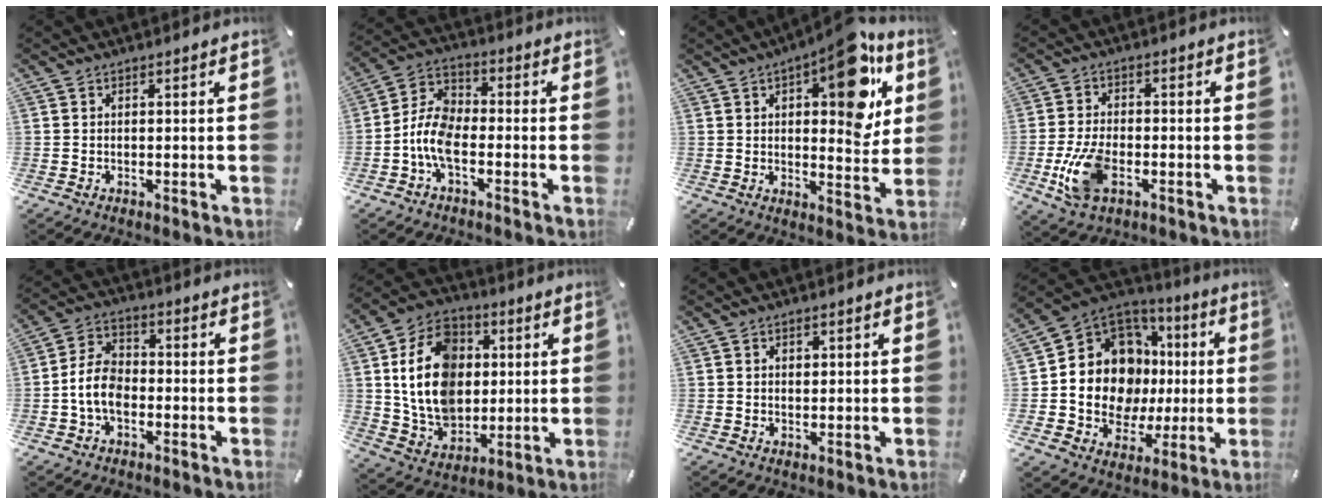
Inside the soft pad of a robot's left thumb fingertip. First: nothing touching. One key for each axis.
{"total": 8.6, "fx": -3.6, "fy": 4.8, "fz": 6.1, "tx": -0.138, "ty": 0.007, "tz": -0.067}
{"total": 17.1, "fx": 7.2, "fy": 7.9, "fz": 13.4, "tx": -0.152, "ty": -0.044, "tz": 0.112}
{"total": 10.7, "fx": -3.3, "fy": 6.2, "fz": 8.0, "tx": -0.176, "ty": 0.001, "tz": -0.056}
{"total": 8.2, "fx": -2.3, "fy": 5.6, "fz": 5.5, "tx": -0.118, "ty": 0.016, "tz": -0.044}
{"total": 17.9, "fx": 2.0, "fy": 14.3, "fz": 10.6, "tx": -0.221, "ty": 0.007, "tz": 0.040}
{"total": 1.4, "fx": 0.4, "fy": 1.2, "fz": 0.7, "tx": 0.000, "ty": 0.000, "tz": 0.002}
{"total": 15.2, "fx": 1.0, "fy": 13.3, "fz": 7.3, "tx": -0.143, "ty": -0.028, "tz": 0.029}